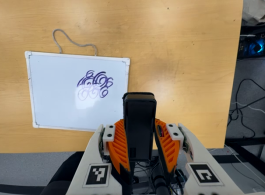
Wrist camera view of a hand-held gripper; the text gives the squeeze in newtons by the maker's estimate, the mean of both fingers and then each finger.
{"total": 6.4, "left": 4.3, "right": 8.5}